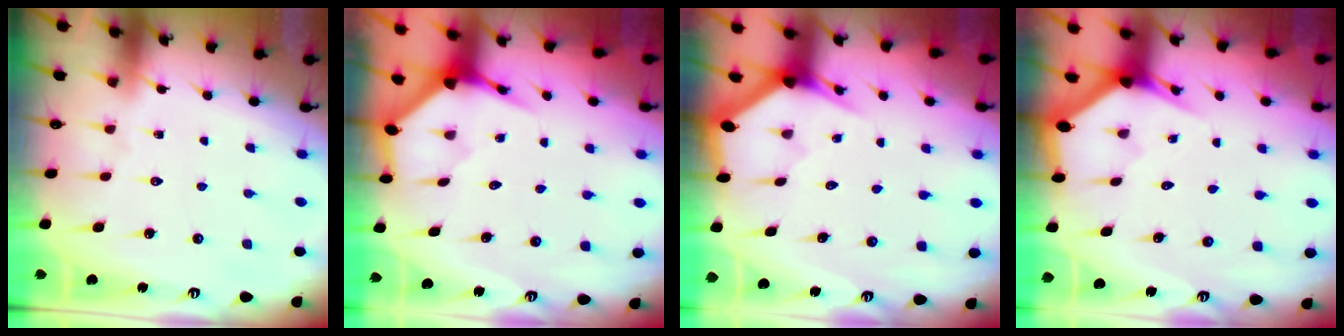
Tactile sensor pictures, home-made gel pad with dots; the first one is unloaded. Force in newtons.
{"total": 3.9, "press": 3.9, "slide": 0.2}
{"total": 3.0, "press": 3.0, "slide": 0.0}
{"total": 2.8, "press": 2.8, "slide": 0.2}